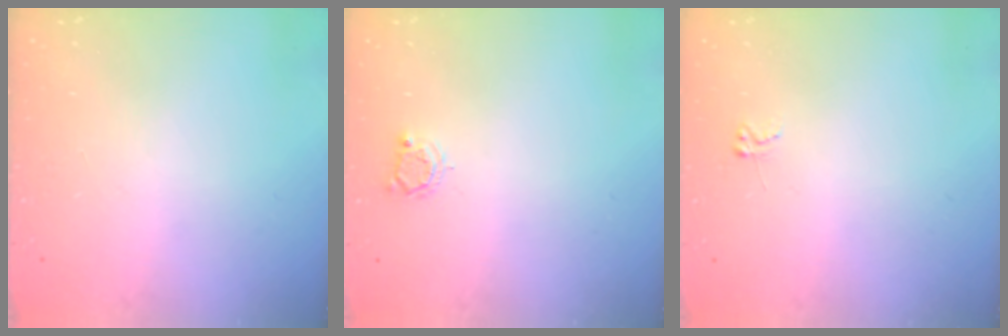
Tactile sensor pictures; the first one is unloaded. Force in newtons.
{"total": 3.0, "press": 3.0, "slide": 0.3}
{"total": 2.6, "press": 2.6, "slide": 0.4}